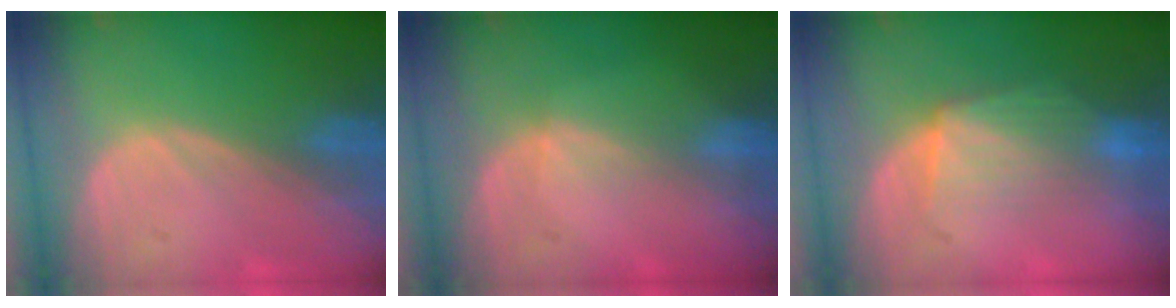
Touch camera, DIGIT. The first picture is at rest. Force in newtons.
{"total": 1.3, "press": 0.9, "slide": 0.9}
{"total": 7.0, "press": 6.3, "slide": 3.0}